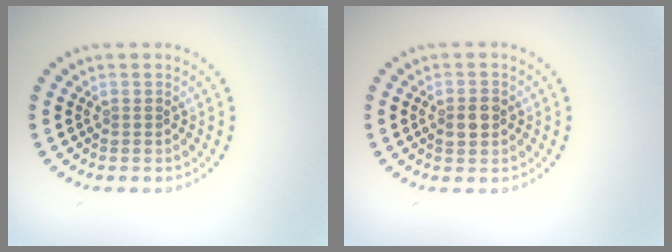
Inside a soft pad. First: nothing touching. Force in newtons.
{"total": 2.3, "press": 2.3, "slide": 0.1}